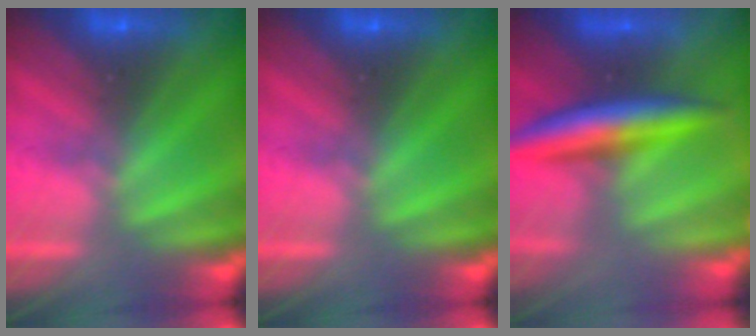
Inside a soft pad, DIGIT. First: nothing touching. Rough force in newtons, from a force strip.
{"total": 0.0}
{"total": 6.5}